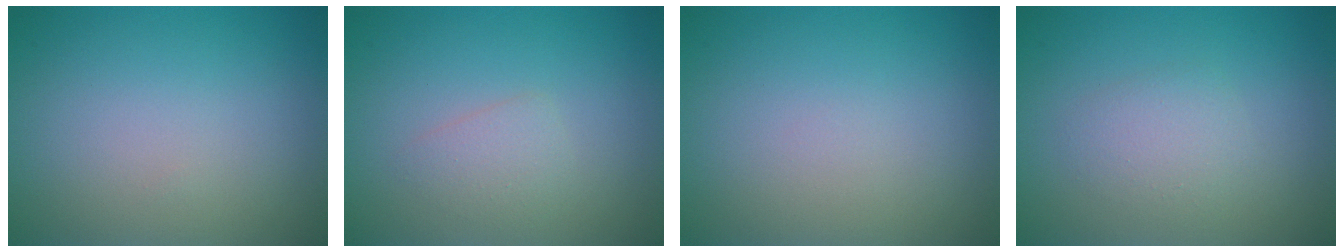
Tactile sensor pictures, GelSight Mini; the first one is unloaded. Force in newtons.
{"total": 1.5, "press": 1.5, "slide": 0.1}
{"total": 0.0}
{"total": 1.9, "press": 1.9, "slide": 0.0}